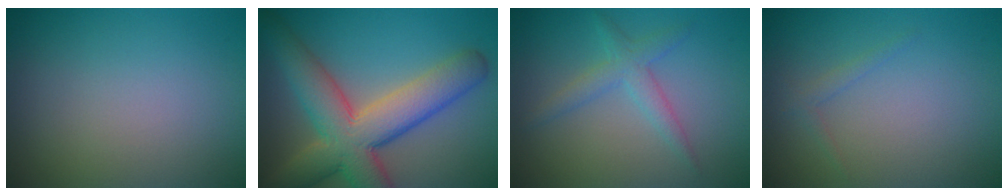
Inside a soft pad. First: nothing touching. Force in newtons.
{"total": 9.6, "press": 9.6, "slide": 0.8}
{"total": 2.3, "press": 2.3, "slide": 0.1}
{"total": 0.8, "press": 0.8, "slide": 0.0}